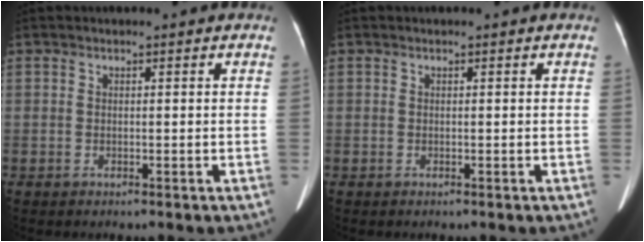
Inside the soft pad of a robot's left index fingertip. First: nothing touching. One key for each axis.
{"total": 0.0}